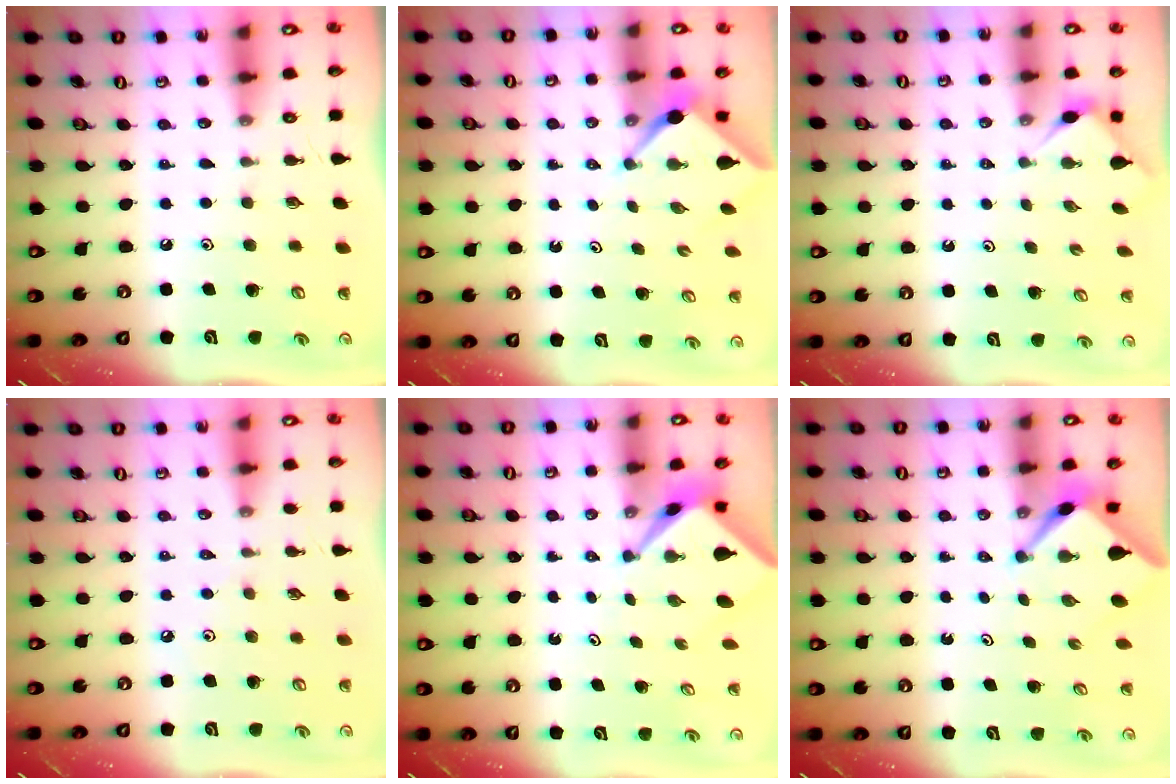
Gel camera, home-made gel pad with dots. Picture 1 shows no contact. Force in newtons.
{"total": 2.4, "press": 2.4, "slide": 0.3}
{"total": 2.5, "press": 2.4, "slide": 0.5}
{"total": 2.3, "press": 2.3, "slide": 0.4}
{"total": 2.5, "press": 2.5, "slide": 0.2}
{"total": 2.5, "press": 2.5, "slide": 0.3}